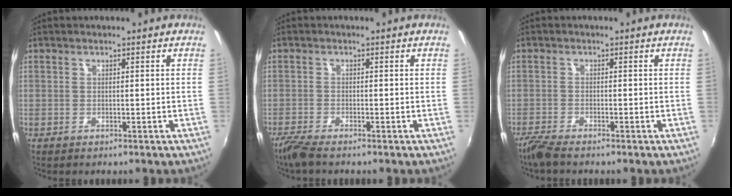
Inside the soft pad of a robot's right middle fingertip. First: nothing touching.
{"total": 3.5, "force": [-2.9, 0.3, 1.9], "torque": [-0.056, -0.013, -0.059]}
{"total": 3.4, "force": [-3.0, 0.2, 1.6], "torque": [-0.049, -0.012, -0.059]}